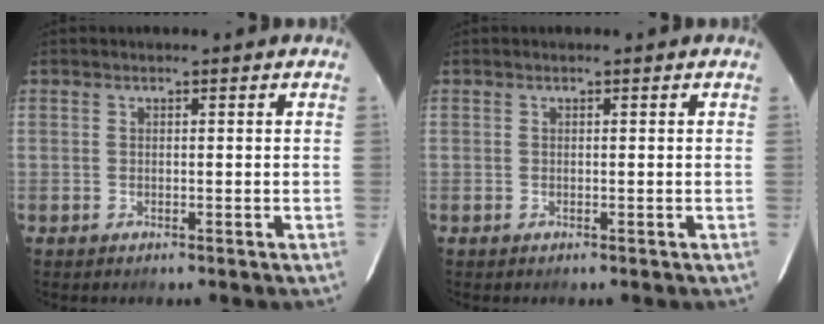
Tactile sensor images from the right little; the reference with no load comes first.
{"total": 0.0}